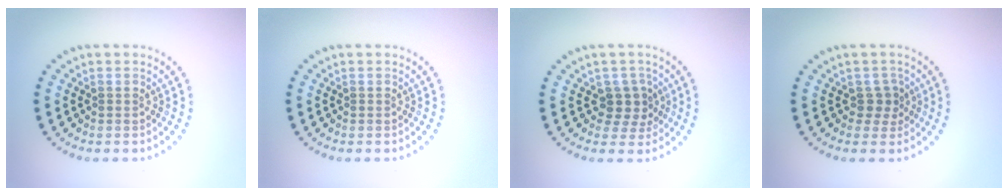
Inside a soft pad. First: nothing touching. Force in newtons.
{"total": 0.0}
{"total": 2.6, "press": 2.0, "slide": 1.6}
{"total": 1.5, "press": 1.2, "slide": 1.0}